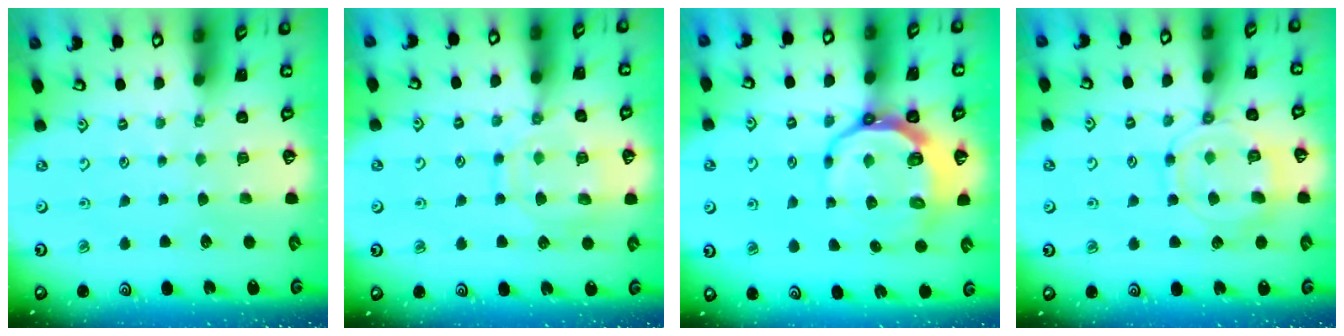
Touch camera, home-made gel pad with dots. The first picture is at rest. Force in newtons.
{"total": 12.4, "press": 12.4, "slide": 1.0}
{"total": 11.0, "press": 10.2, "slide": 4.0}
{"total": 12.5, "press": 12.4, "slide": 1.3}